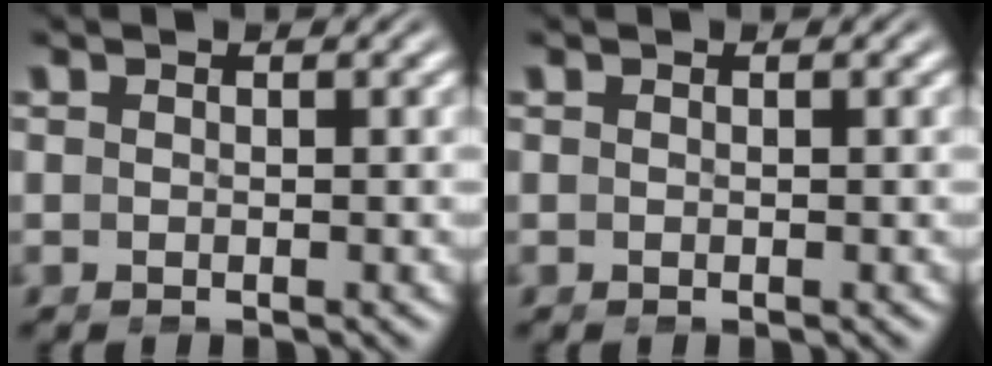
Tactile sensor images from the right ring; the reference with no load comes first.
{"total": 0.0}